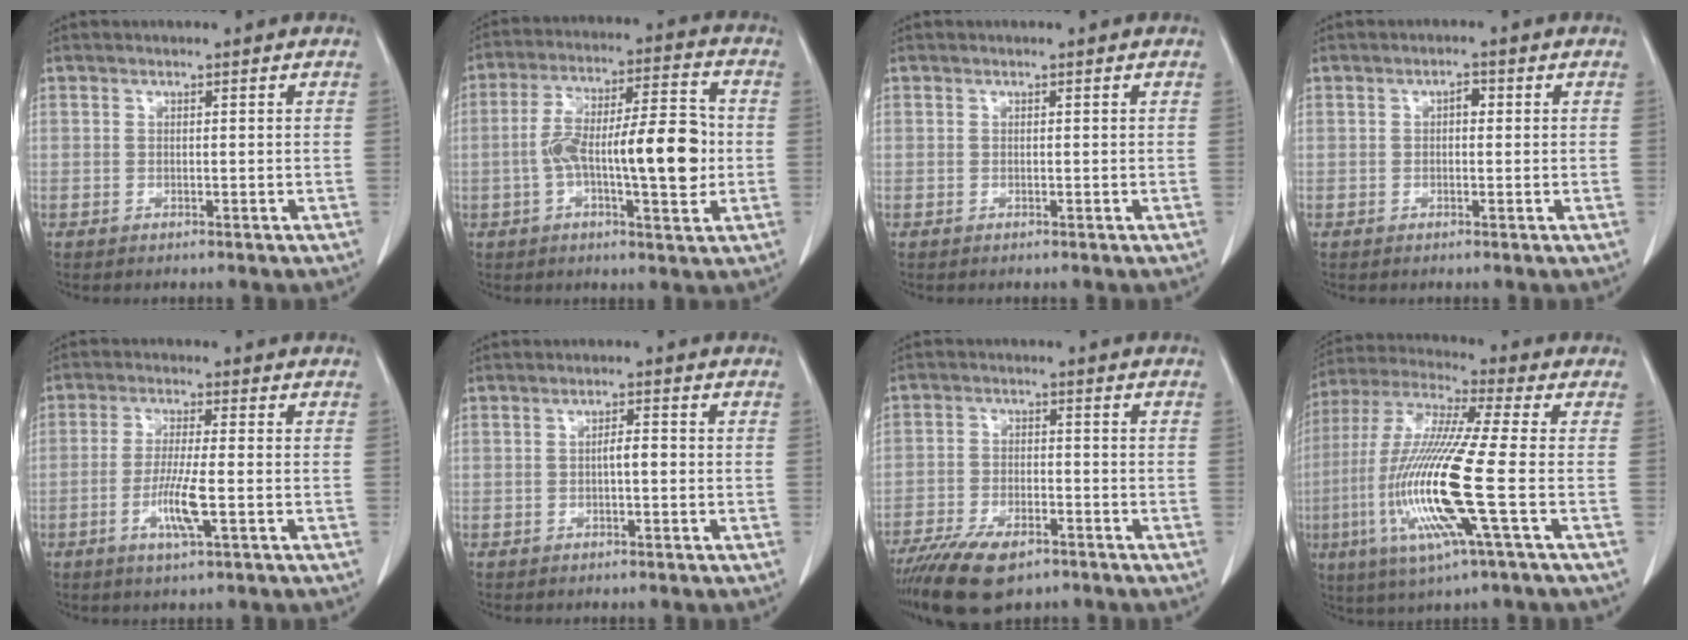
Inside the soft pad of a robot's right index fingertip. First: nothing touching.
{"total": 15.0, "force": [-1.6, 3.5, 14.5], "torque": [-0.245, 0.021, -0.023]}
{"total": 0.0}
{"total": 1.4, "force": [0.2, 0.8, 1.2], "torque": [-0.014, 0.005, 0.000]}
{"total": 6.3, "force": [-2.0, 0.1, 6.0], "torque": [-0.117, -0.011, -0.036]}
{"total": 2.0, "force": [-0.3, 0.4, 2.0], "torque": [-0.033, 0.005, -0.005]}
{"total": 10.8, "force": [-7.6, 4.0, 6.5], "torque": [-0.116, -0.012, -0.130]}
{"total": 17.2, "force": [-4.0, 0.0, 16.7], "torque": [-0.355, -0.016, -0.086]}